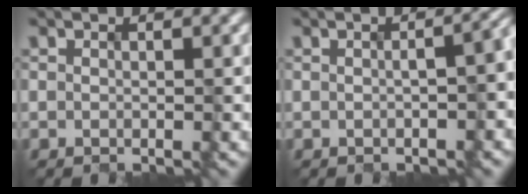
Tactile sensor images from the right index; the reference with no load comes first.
{"total": 6.0, "force": [0.1, 3.2, 5.1], "torque": [-0.010, 0.021, -0.005]}